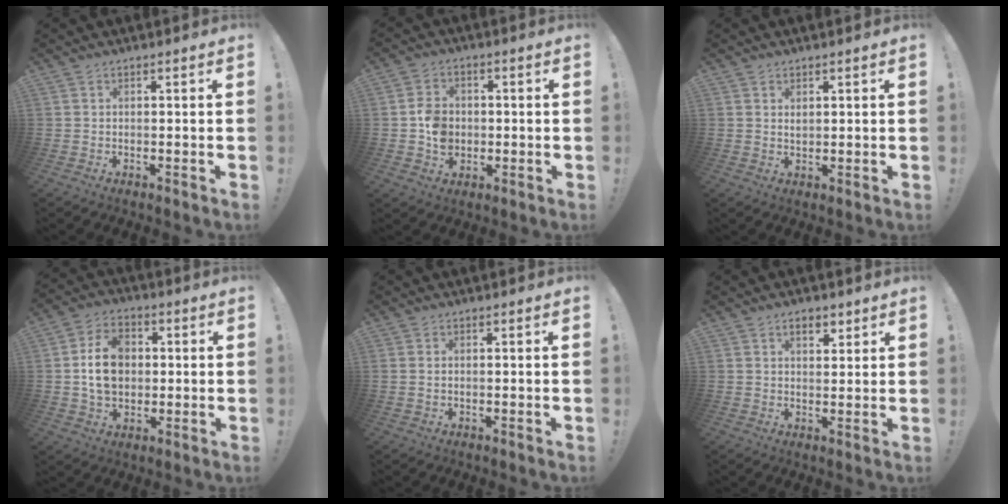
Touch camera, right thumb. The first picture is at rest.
{"total": 8.4, "force": [-1.2, 7.1, 4.3], "torque": [-0.074, 0.021, -0.015]}
{"total": 1.3, "force": [0.9, 0.8, 0.4], "torque": [0.005, -0.005, 0.015]}
{"total": 12.6, "force": [0.8, 9.9, 7.7], "torque": [-0.114, 0.009, 0.018]}
{"total": 0.9, "force": [0.1, -0.2, 0.8], "torque": [-0.016, -0.002, 0.001]}
{"total": 4.3, "force": [2.5, 2.5, 2.5], "torque": [-0.027, -0.006, 0.042]}